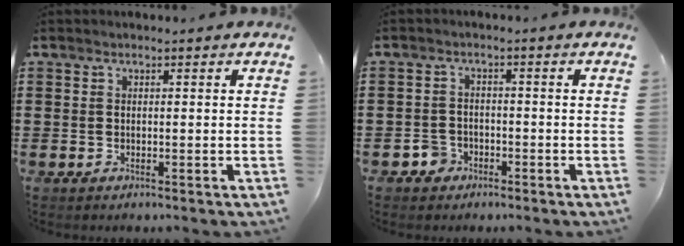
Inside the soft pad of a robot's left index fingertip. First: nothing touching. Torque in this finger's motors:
{"motor_torque": [0.00, 0.02, 0.00, 0.00]}